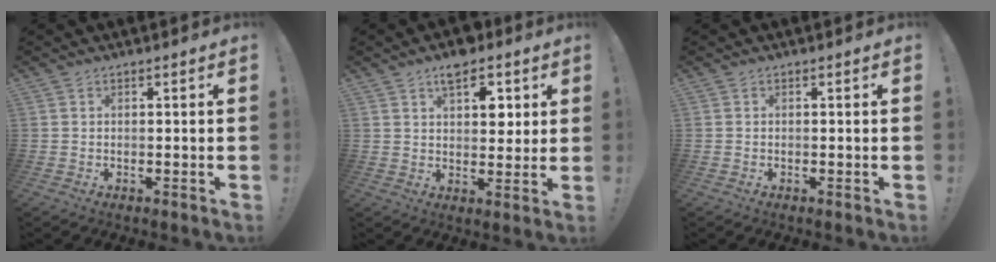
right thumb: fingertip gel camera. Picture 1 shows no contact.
{"total": 10.2, "force": [5.3, 6.1, 6.2], "torque": [-0.072, -0.024, 0.091]}
{"total": 0.0}